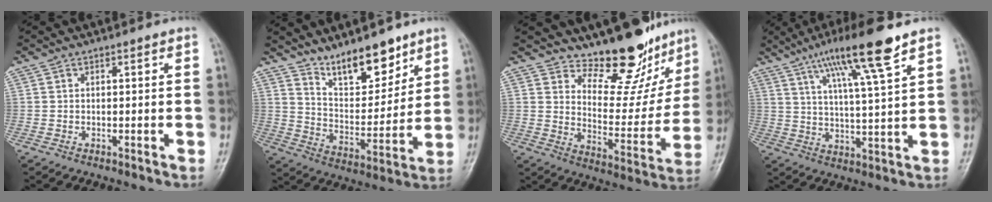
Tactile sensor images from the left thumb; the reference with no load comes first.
{"total": 12.4, "force": [9.5, 4.9, 6.4], "torque": [-0.070, -0.073, 0.173]}
{"total": 15.0, "force": [13.0, 5.8, 4.8], "torque": [-0.015, -0.111, 0.185]}
{"total": 13.1, "force": [8.0, 0.7, 10.2], "torque": [-0.181, -0.025, 0.140]}